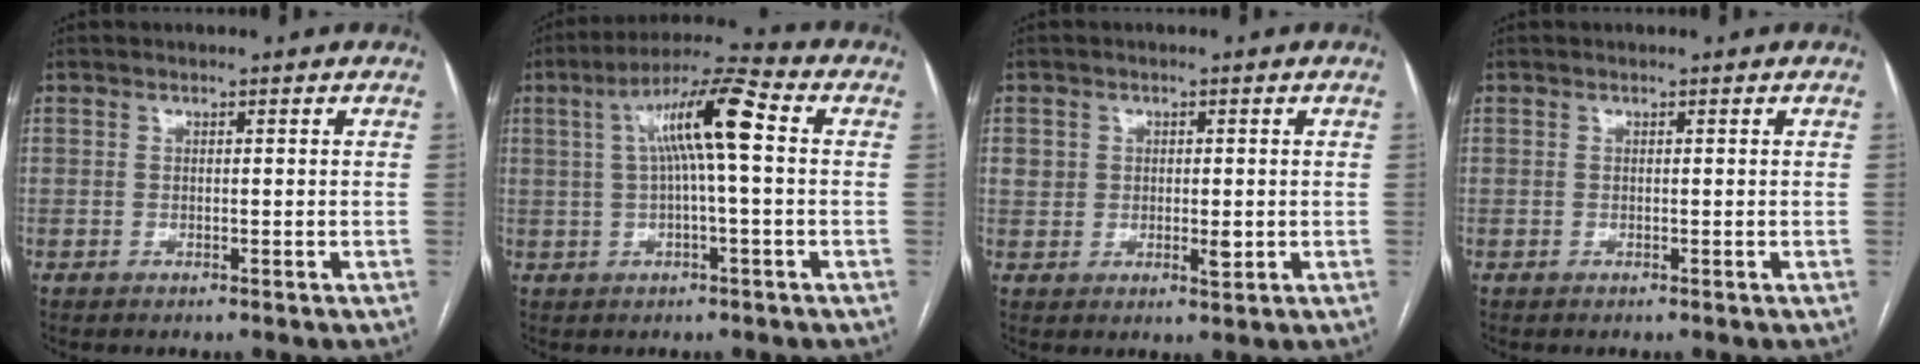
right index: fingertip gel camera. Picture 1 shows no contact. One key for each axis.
{"total": 10.5, "fx": 1.6, "fy": 0.8, "fz": 10.4, "tx": -0.186, "ty": 0.030, "tz": 0.025}
{"total": 3.5, "fx": 0.3, "fy": 2.6, "fz": 2.4, "tx": -0.033, "ty": 0.002, "tz": 0.010}
{"total": 0.0}